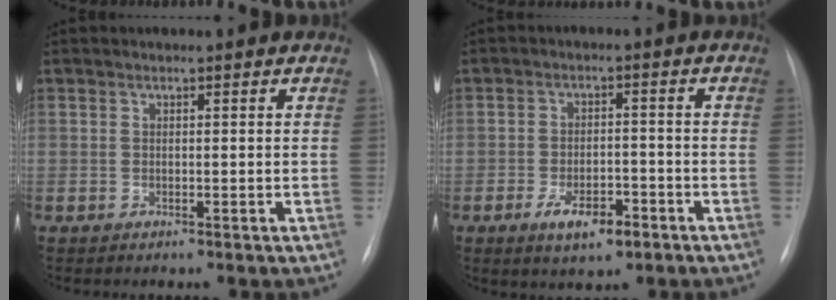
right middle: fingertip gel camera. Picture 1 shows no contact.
{"total": 6.0, "force": [-3.3, 2.6, 4.3], "torque": [-0.077, -0.004, -0.048]}